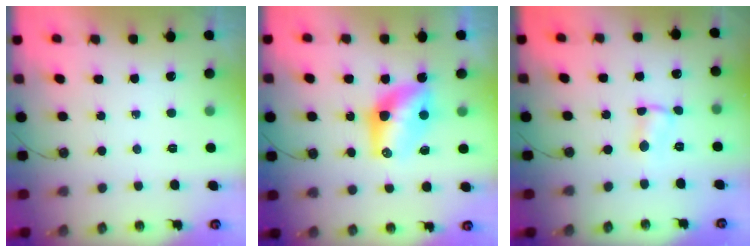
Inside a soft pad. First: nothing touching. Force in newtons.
{"total": 10.4, "press": 10.4, "slide": 0.6}
{"total": 1.4, "press": 1.3, "slide": 0.4}